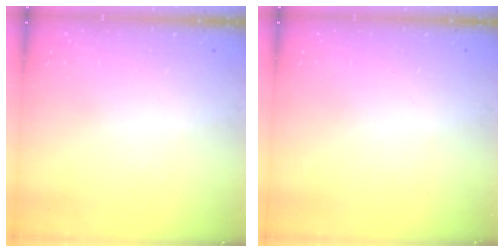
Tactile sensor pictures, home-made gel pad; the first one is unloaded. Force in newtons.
{"total": 0.0}